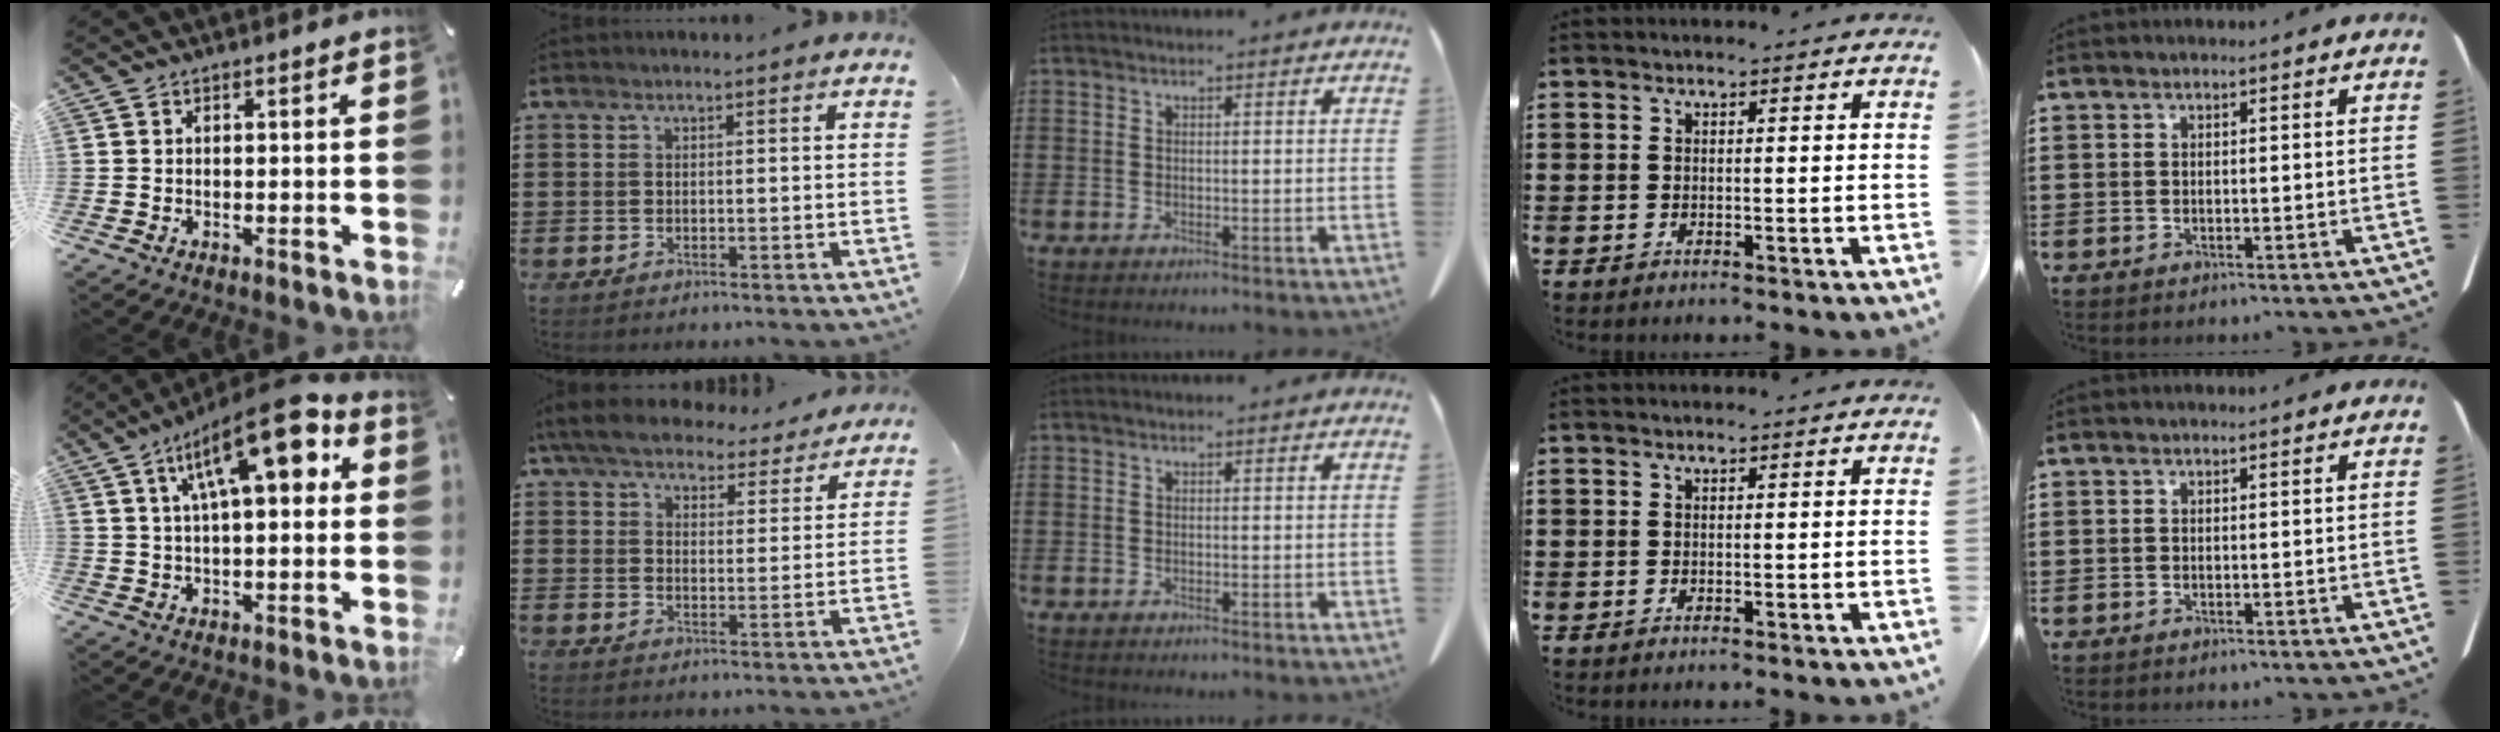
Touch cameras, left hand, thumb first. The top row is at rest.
{"thumb": {"total": 17.6, "force": [7.2, 6.0, 14.9], "torque": [-0.234, -0.030, 0.108]}, "index": {"total": 6.7, "force": [6.2, 1.1, 2.1], "torque": [-0.069, -0.030, 0.111]}}